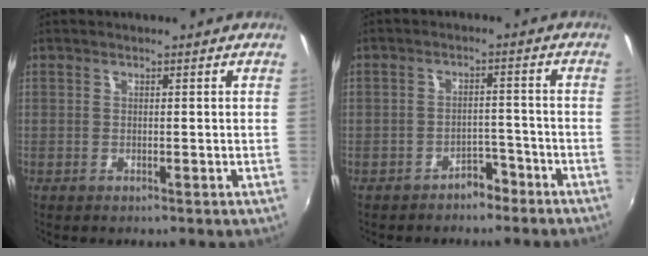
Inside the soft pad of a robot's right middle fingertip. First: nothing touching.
{"total": 4.1, "force": [-3.2, 2.5, 0.7], "torque": [-0.016, 0.021, -0.035]}